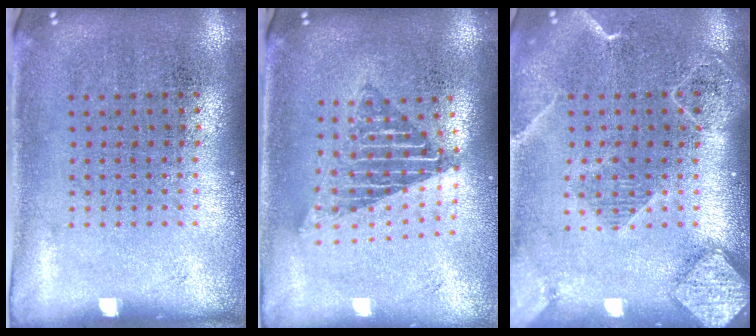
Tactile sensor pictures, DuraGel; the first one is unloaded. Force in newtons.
{"total": 1.6, "press": 1.4, "slide": 0.9}
{"total": 2.1, "press": 1.9, "slide": 0.9}